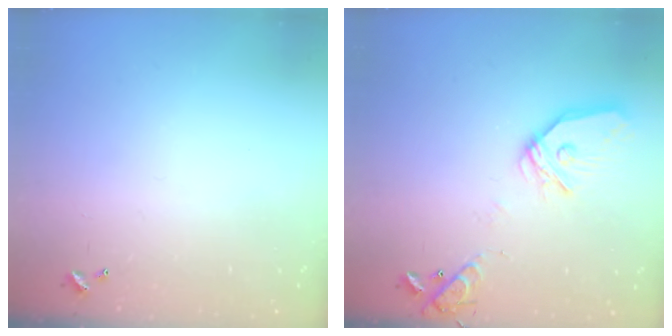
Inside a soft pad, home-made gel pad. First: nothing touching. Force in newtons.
{"total": 15.8, "press": 15.6, "slide": 2.1}